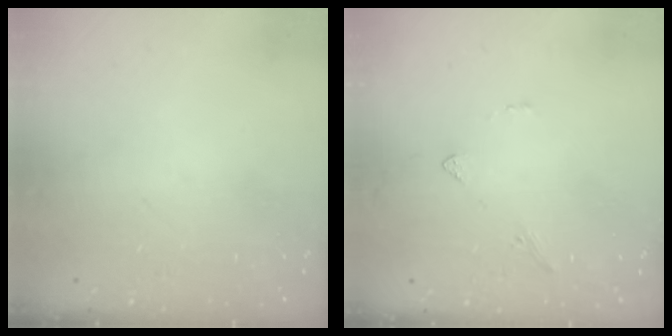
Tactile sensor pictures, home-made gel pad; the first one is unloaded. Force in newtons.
{"total": 1.6, "press": 1.5, "slide": 0.5}